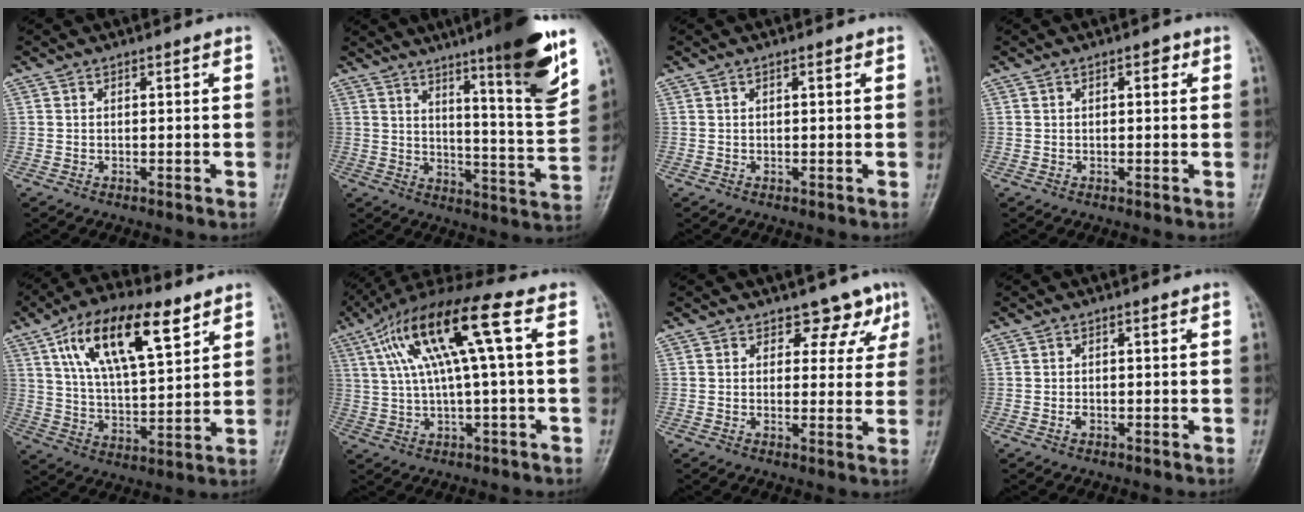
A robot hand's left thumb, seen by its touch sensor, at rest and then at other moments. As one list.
[{"total": 17.1, "force": [10.2, 1.4, 13.6], "torque": [-0.173, -0.061, 0.153]}, {"total": 0.9, "force": [0.4, 0.3, 0.8], "torque": [-0.011, 0.002, 0.004]}, {"total": 1.9, "force": [0.7, 0.9, 1.5], "torque": [-0.013, 0.002, 0.007]}, {"total": 18.1, "force": [9.1, 7.2, 13.9], "torque": [-0.213, -0.024, 0.162]}, {"total": 15.4, "force": [4.1, 2.6, 14.6], "torque": [-0.290, 0.037, 0.071]}, {"total": 5.5, "force": [3.8, 3.6, 1.5], "torque": [0.019, -0.022, 0.037]}, {"total": 0.9, "force": [-0.3, 0.5, 0.6], "torque": [-0.009, 0.001, -0.006]}]